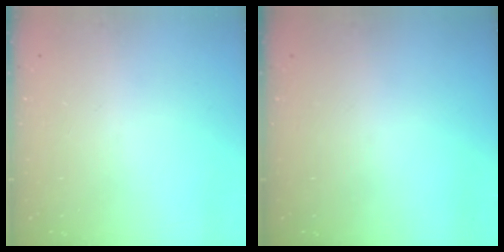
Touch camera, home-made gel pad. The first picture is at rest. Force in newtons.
{"total": 0.0}